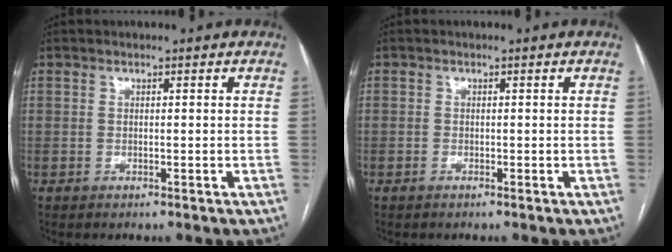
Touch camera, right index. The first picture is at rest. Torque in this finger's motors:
{"motor_torque": [-1.89, 0.03, -0.52, -0.19]}